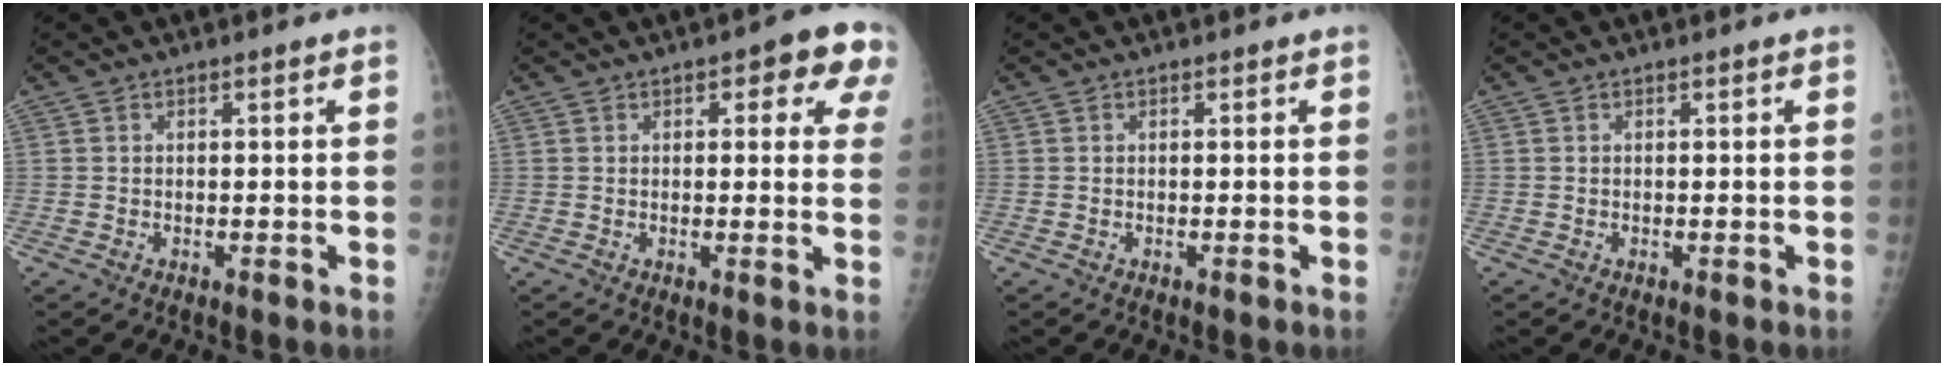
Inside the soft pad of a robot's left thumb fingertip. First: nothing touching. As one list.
[{"total": 8.3, "force": [3.8, 3.2, 6.6], "torque": [-0.043, -0.007, 0.036]}, {"total": 0.0}, {"total": 0.0}]